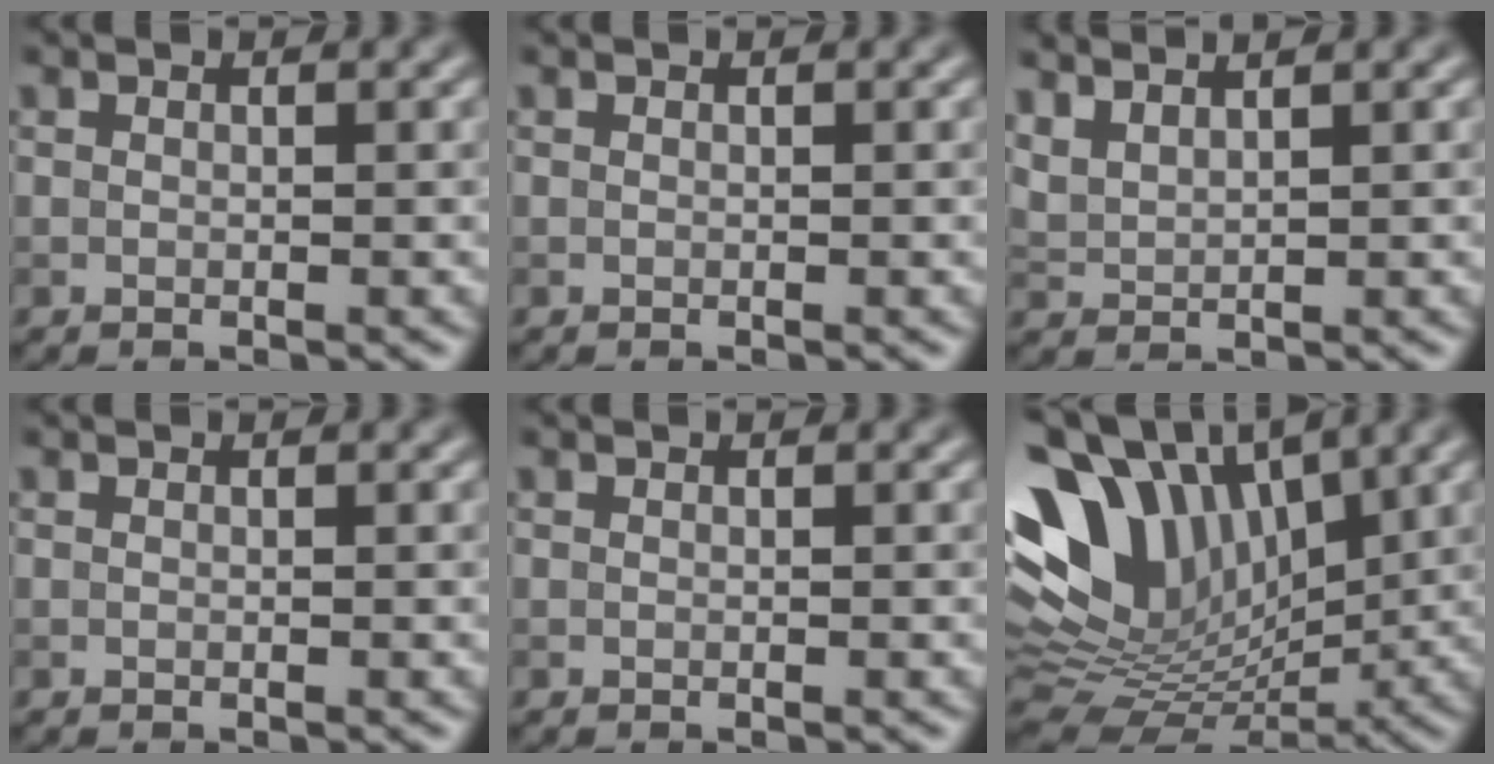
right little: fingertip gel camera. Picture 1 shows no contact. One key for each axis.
{"total": 0.0}
{"total": 2.8, "fx": 2.5, "fy": 0.7, "fz": 1.2, "tx": -0.023, "ty": 0.007, "tz": 0.046}
{"total": 0.0}
{"total": 0.0}
{"total": 12.9, "fx": 4.5, "fy": 8.1, "fz": 9.0, "tx": -0.184, "ty": 0.011, "tz": 0.086}